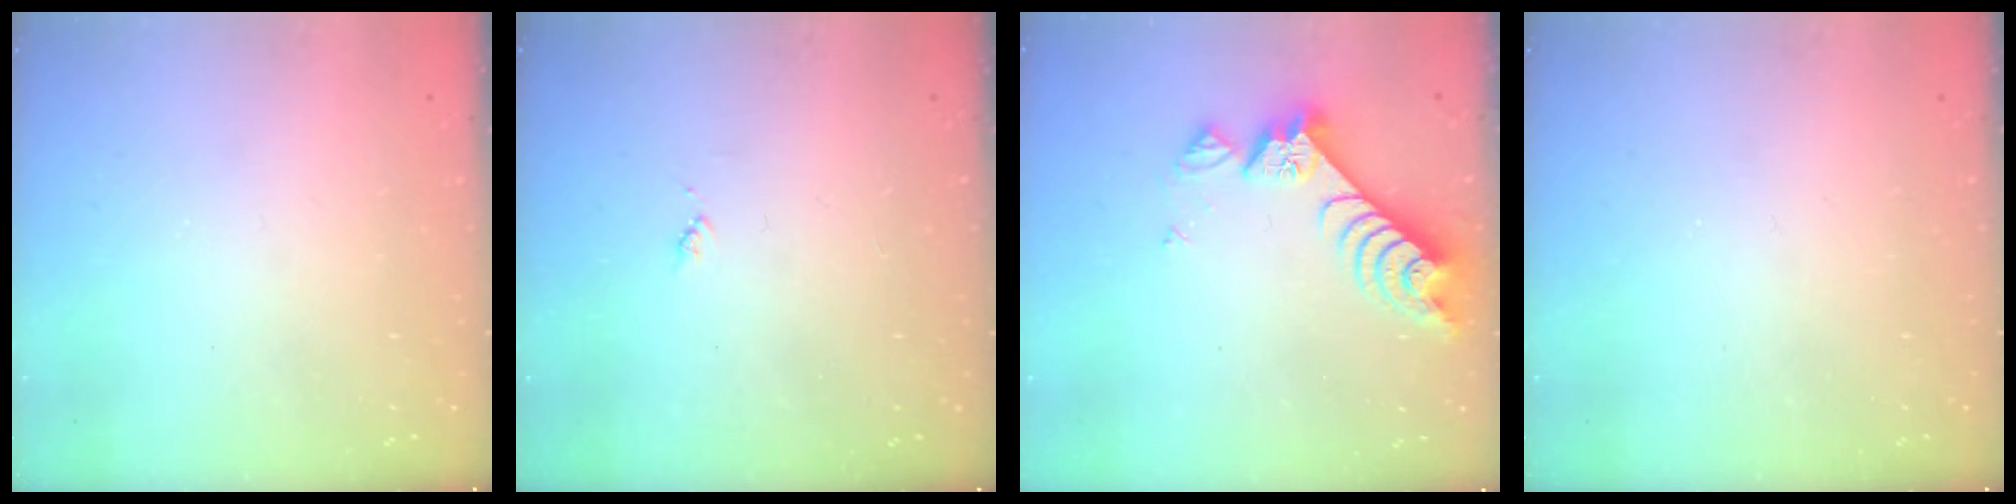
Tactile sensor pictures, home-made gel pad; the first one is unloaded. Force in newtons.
{"total": 3.6, "press": 3.6, "slide": 0.5}
{"total": 8.5, "press": 8.4, "slide": 0.8}
{"total": 0.0}